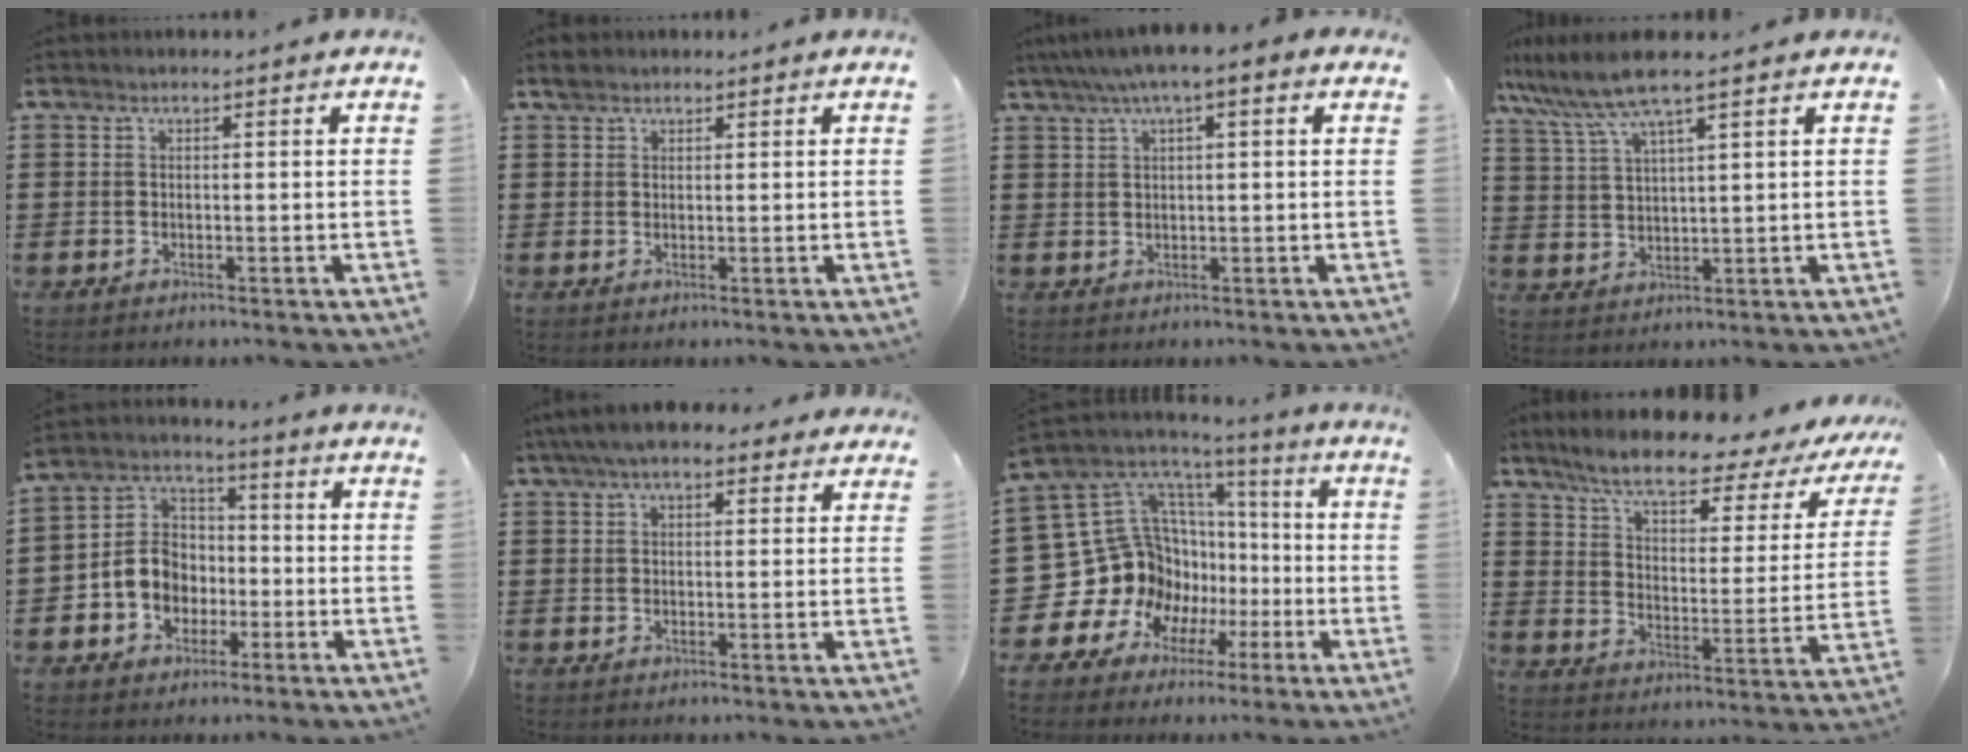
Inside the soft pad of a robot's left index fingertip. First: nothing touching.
{"total": 1.3, "force": [1.1, 0.6, 0.2], "torque": [-0.008, 0.003, 0.023]}
{"total": 3.2, "force": [1.2, 0.5, 3.0], "torque": [-0.056, 0.005, 0.019]}
{"total": 7.6, "force": [5.6, 0.4, 5.1], "torque": [-0.115, -0.015, 0.097]}
{"total": 7.1, "force": [-2.2, 6.3, 2.5], "torque": [-0.083, 0.015, -0.048]}
{"total": 5.7, "force": [4.5, 1.7, 3.0], "torque": [-0.071, 0.003, 0.083]}
{"total": 17.4, "force": [-2.8, 15.6, 7.3], "torque": [-0.206, -0.045, 0.004]}
{"total": 7.7, "force": [6.1, 0.9, 4.6], "torque": [-0.106, -0.035, 0.096]}